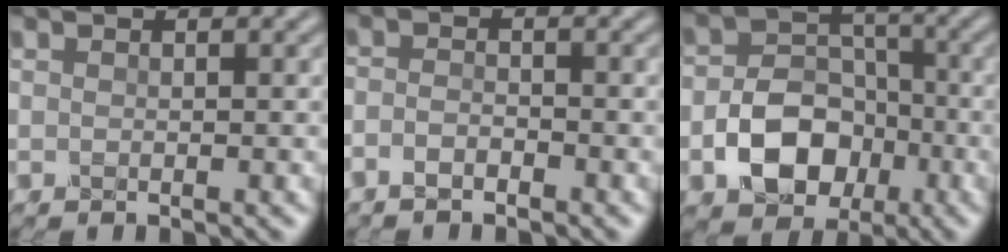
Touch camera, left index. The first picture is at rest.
{"total": 1.6, "force": [-1.3, 0.4, 0.8], "torque": [-0.020, 0.004, -0.031]}
{"total": 6.8, "force": [-2.6, 5.0, 3.8], "torque": [-0.059, -0.004, -0.045]}